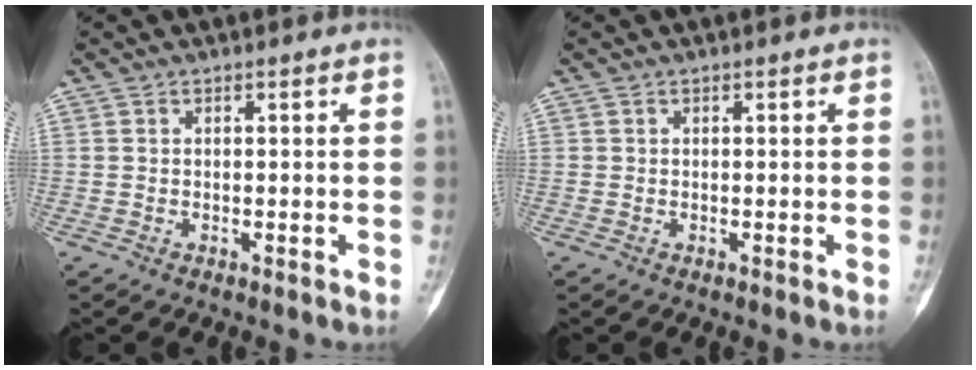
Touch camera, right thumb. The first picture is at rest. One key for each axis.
{"total": 0.0}